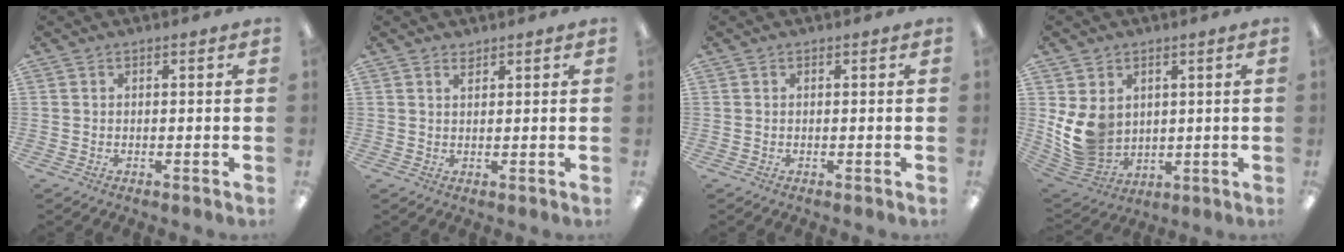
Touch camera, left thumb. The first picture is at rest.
{"total": 1.4, "force": [1.2, 0.5, 0.5], "torque": [-0.003, -0.004, 0.022]}
{"total": 0.0}
{"total": 11.4, "force": [2.0, 9.6, 5.7], "torque": [-0.131, -0.014, 0.044]}